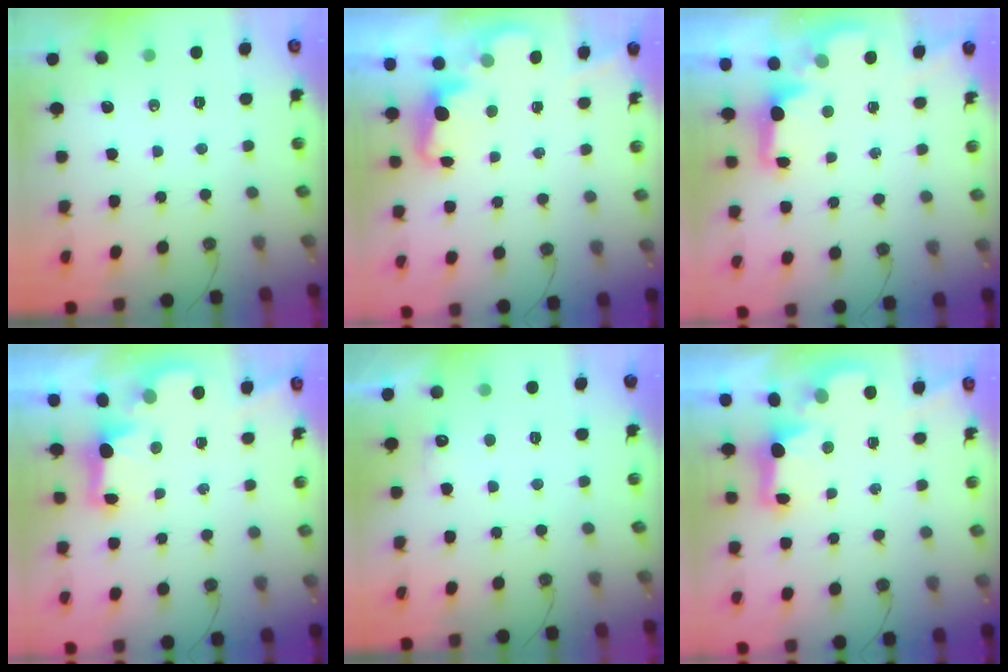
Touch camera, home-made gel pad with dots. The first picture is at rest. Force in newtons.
{"total": 2.0, "press": 1.9, "slide": 0.5}
{"total": 2.1, "press": 1.9, "slide": 0.8}
{"total": 2.1, "press": 2.0, "slide": 0.7}
{"total": 6.0, "press": 5.9, "slide": 1.3}
{"total": 2.3, "press": 2.2, "slide": 0.8}